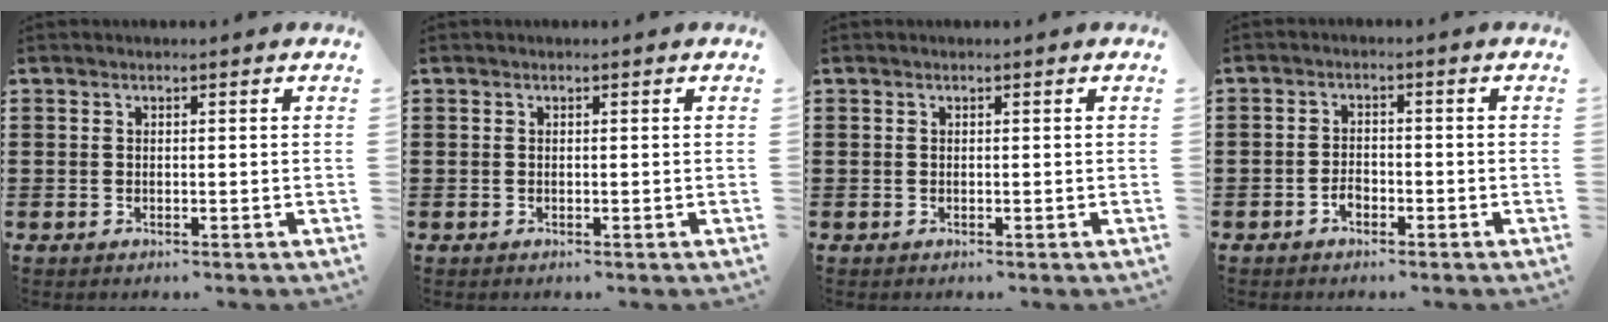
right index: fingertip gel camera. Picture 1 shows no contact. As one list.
[{"total": 0.0}, {"total": 0.0}, {"total": 2.0, "force": [-1.2, 1.2, 1.0], "torque": [-0.023, 0.001, -0.025]}]